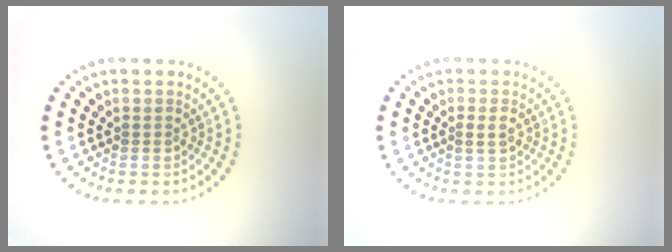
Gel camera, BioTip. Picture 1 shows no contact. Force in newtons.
{"total": 1.2, "press": 1.1, "slide": 0.3}